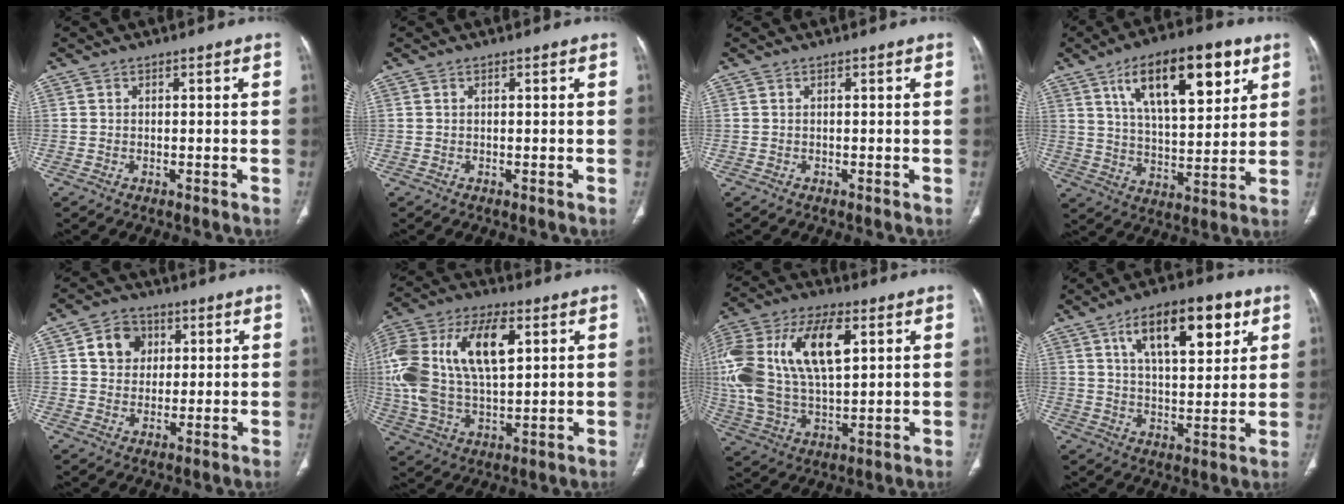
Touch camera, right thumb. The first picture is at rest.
{"total": 0.0}
{"total": 0.0}
{"total": 19.1, "force": [8.9, 7.9, 14.9], "torque": [-0.199, -0.027, 0.149]}
{"total": 7.3, "force": [2.1, 6.1, 3.3], "torque": [-0.023, -0.003, 0.033]}
{"total": 22.5, "force": [5.5, 11.7, 18.4], "torque": [-0.388, 0.010, 0.097]}
{"total": 25.3, "force": [6.5, 13.1, 20.7], "torque": [-0.455, 0.011, 0.119]}
{"total": 16.3, "force": [7.4, 7.0, 12.8], "torque": [-0.164, -0.016, 0.118]}